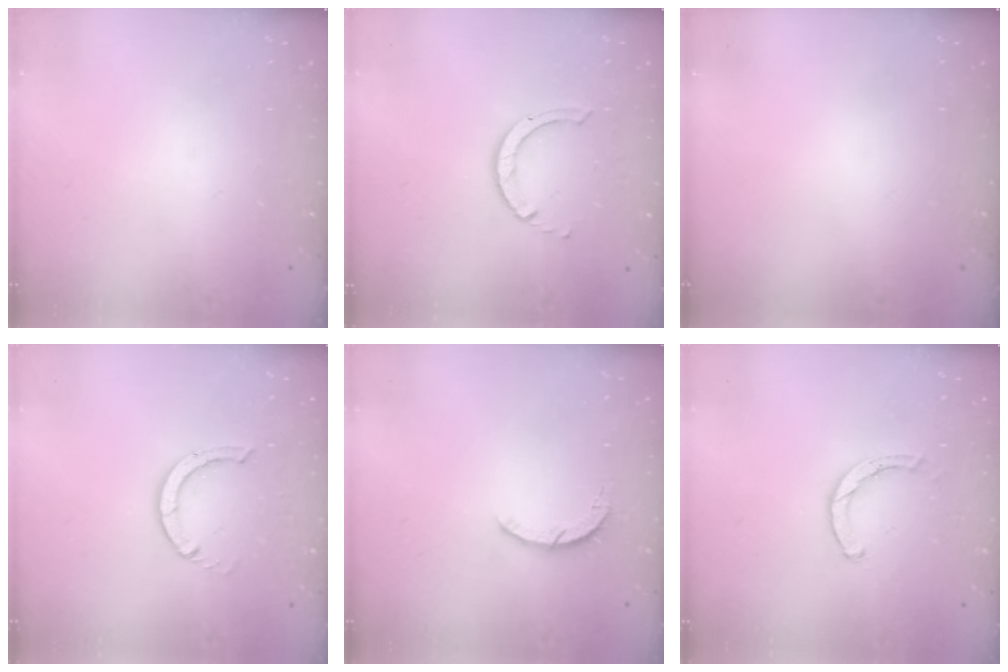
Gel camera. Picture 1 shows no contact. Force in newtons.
{"total": 3.6, "press": 3.6, "slide": 0.6}
{"total": 0.0}
{"total": 3.6, "press": 3.6, "slide": 0.3}
{"total": 3.0, "press": 3.0, "slide": 0.4}
{"total": 1.6, "press": 1.6, "slide": 0.2}